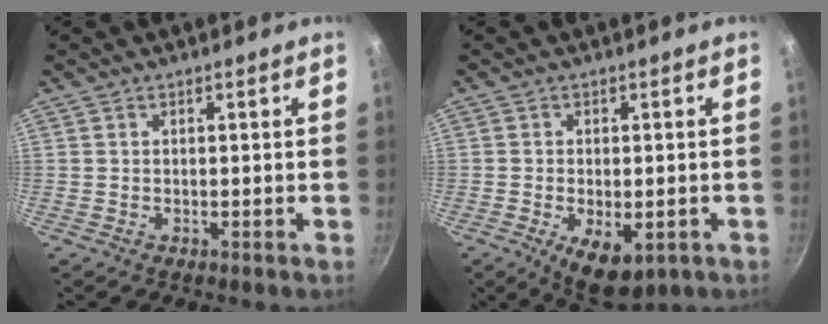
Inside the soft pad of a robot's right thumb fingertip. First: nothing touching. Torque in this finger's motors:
{"motor_torque": [-0.16, 0.50, 0.27, 0.58, 0.19]}